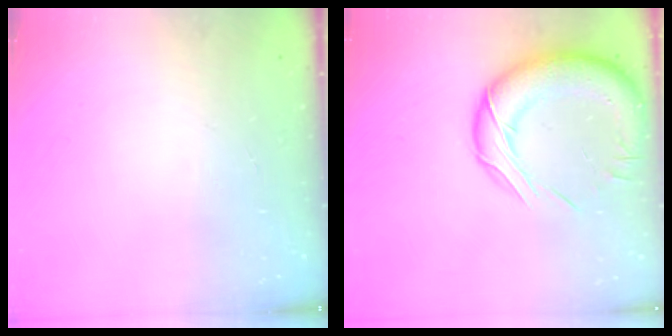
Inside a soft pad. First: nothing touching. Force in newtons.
{"total": 18.5, "press": 18.2, "slide": 3.6}